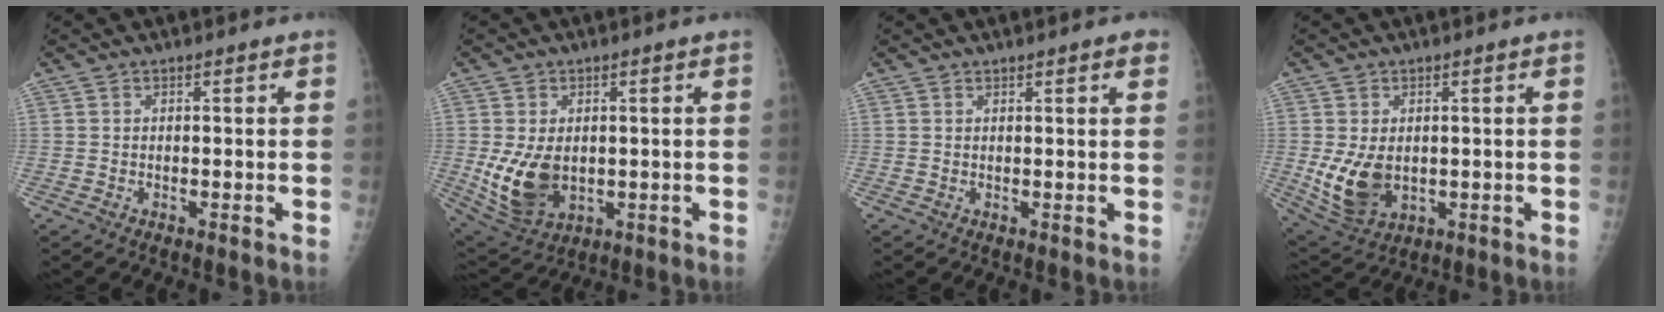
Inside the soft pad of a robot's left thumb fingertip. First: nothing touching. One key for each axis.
{"total": 10.3, "fx": -0.5, "fy": 6.9, "fz": 7.6, "tx": -0.134, "ty": -0.012, "tz": 0.011}
{"total": 2.0, "fx": 1.2, "fy": 0.4, "fz": 1.5, "tx": -0.017, "ty": -0.004, "tz": 0.014}
{"total": 9.0, "fx": -0.4, "fy": 6.2, "fz": 6.6, "tx": -0.114, "ty": -0.013, "tz": 0.012}